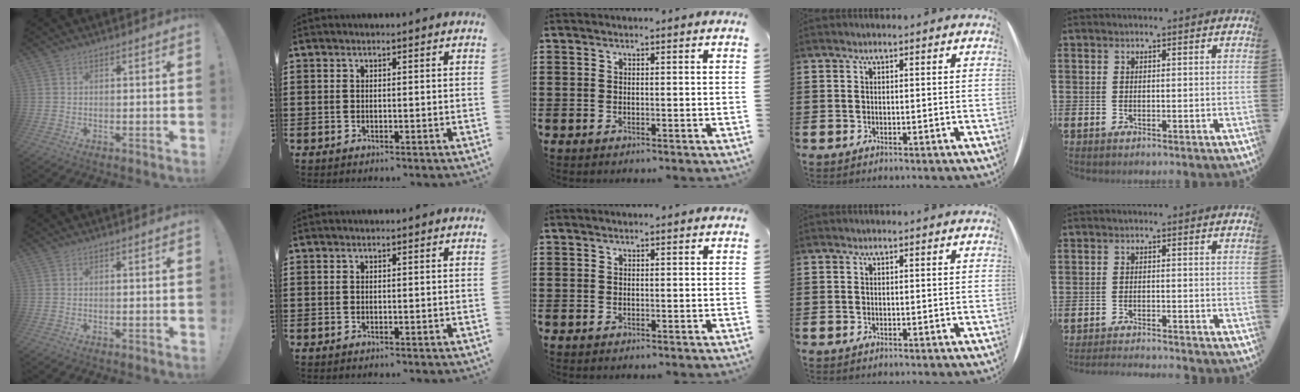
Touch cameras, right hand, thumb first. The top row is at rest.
{"little": {"total": 1.6, "force": [-1.6, -0.2, 0.1], "torque": [-0.003, 0.003, -0.032]}}